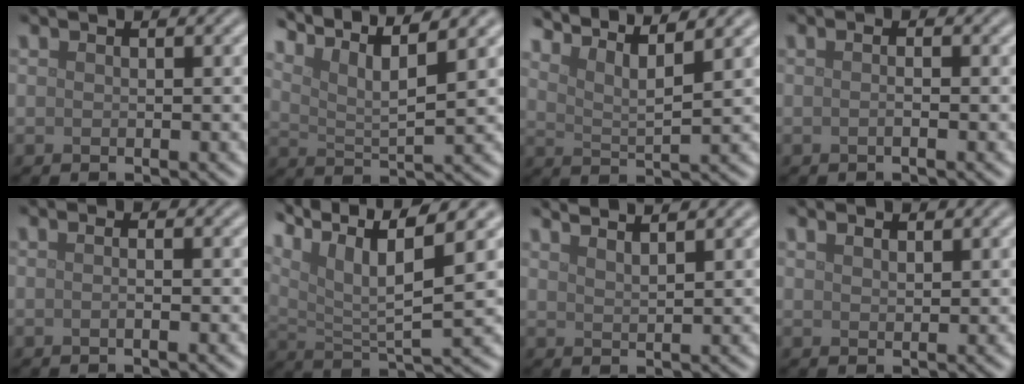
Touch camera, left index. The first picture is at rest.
{"total": 7.6, "force": [5.7, 1.5, 4.7], "torque": [-0.081, 0.022, 0.069]}
{"total": 6.1, "force": [5.0, 1.1, 3.3], "torque": [-0.049, 0.015, 0.062]}
{"total": 1.2, "force": [0.0, 0.4, 1.2], "torque": [-0.007, -0.010, -0.008]}
{"total": 1.5, "force": [0.1, 0.6, 1.3], "torque": [-0.003, -0.006, -0.013]}
{"total": 10.0, "force": [6.0, 2.5, 7.6], "torque": [-0.144, 0.016, 0.108]}
{"total": 4.0, "force": [3.2, 1.0, 2.0], "torque": [0.000, 0.023, 0.019]}
{"total": 1.0, "force": [0.8, 0.3, 0.5], "torque": [-0.012, 0.001, 0.016]}